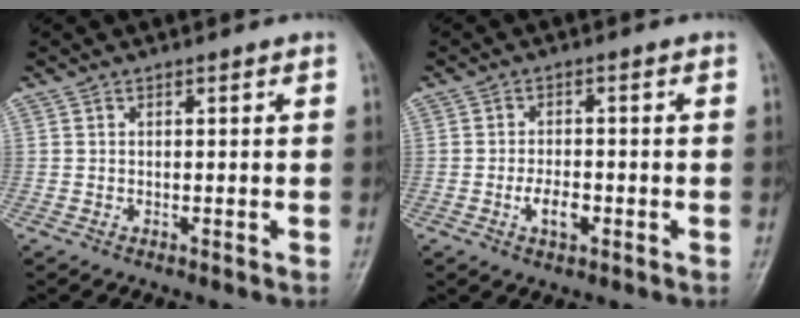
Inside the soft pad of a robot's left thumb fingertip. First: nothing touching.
{"total": 4.0, "force": [-1.4, 2.1, 3.1], "torque": [-0.051, 0.006, -0.023]}